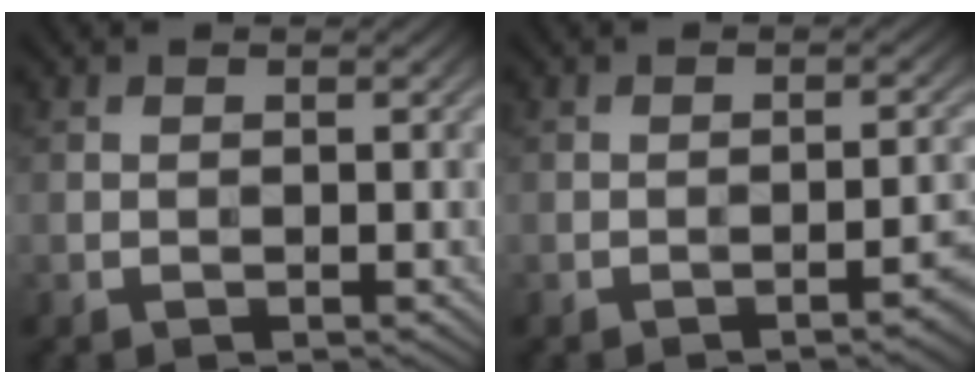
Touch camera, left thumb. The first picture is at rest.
{"total": 2.9, "force": [-1.6, 0.5, 2.4], "torque": [-0.028, 0.011, -0.026]}